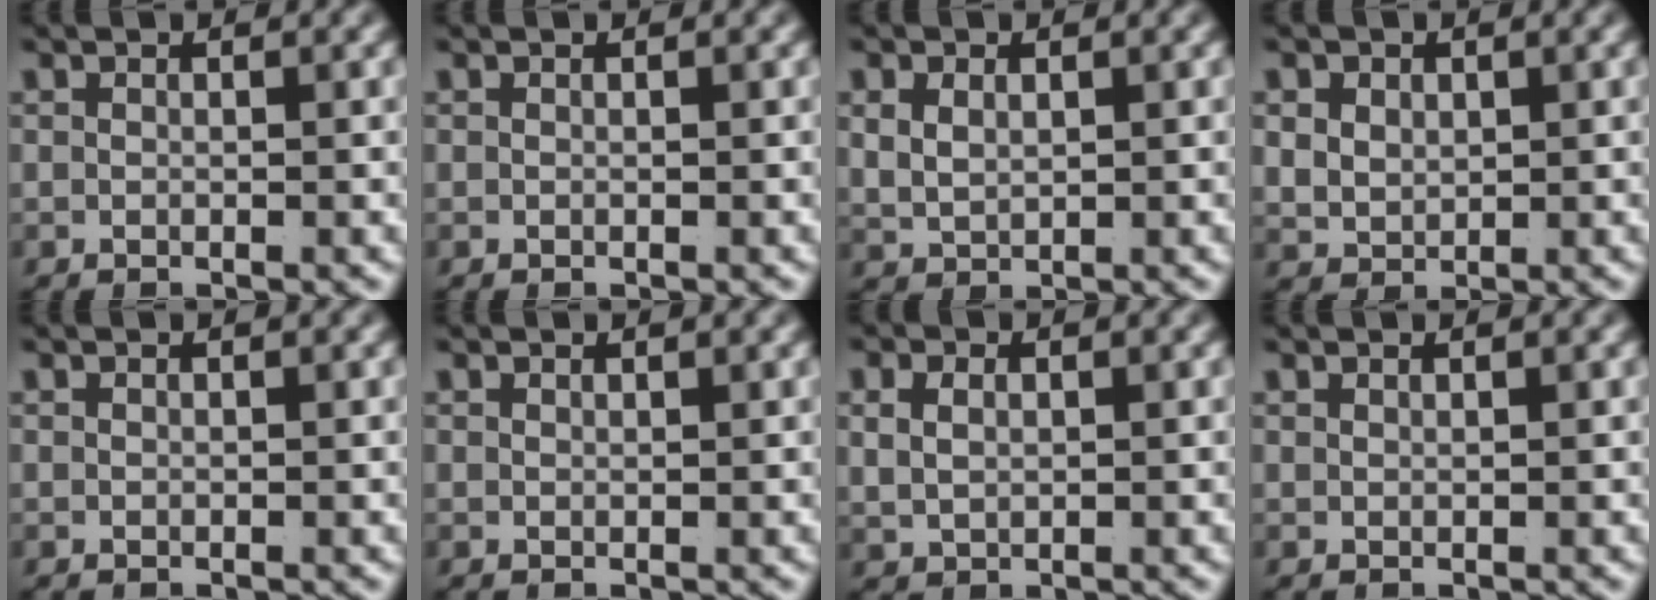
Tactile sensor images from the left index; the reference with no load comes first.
{"total": 0.0}
{"total": 2.4, "force": [0.8, 1.8, 1.3], "torque": [-0.036, -0.008, 0.028]}
{"total": 3.1, "force": [0.8, 2.7, 1.4], "torque": [-0.042, -0.016, 0.028]}
{"total": 0.0}
{"total": 0.6, "force": [0.4, -0.4, 0.0], "torque": [0.005, -0.003, 0.015]}
{"total": 2.0, "force": [0.7, 1.4, 1.2], "torque": [-0.027, -0.003, 0.024]}
{"total": 0.7, "force": [0.5, -0.5, 0.0], "torque": [0.005, -0.002, 0.016]}